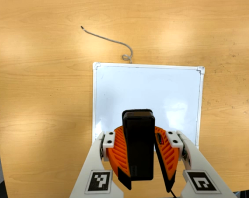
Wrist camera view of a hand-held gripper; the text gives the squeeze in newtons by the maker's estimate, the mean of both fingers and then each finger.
{"total": 11.1, "left": 10.2, "right": 12.0}